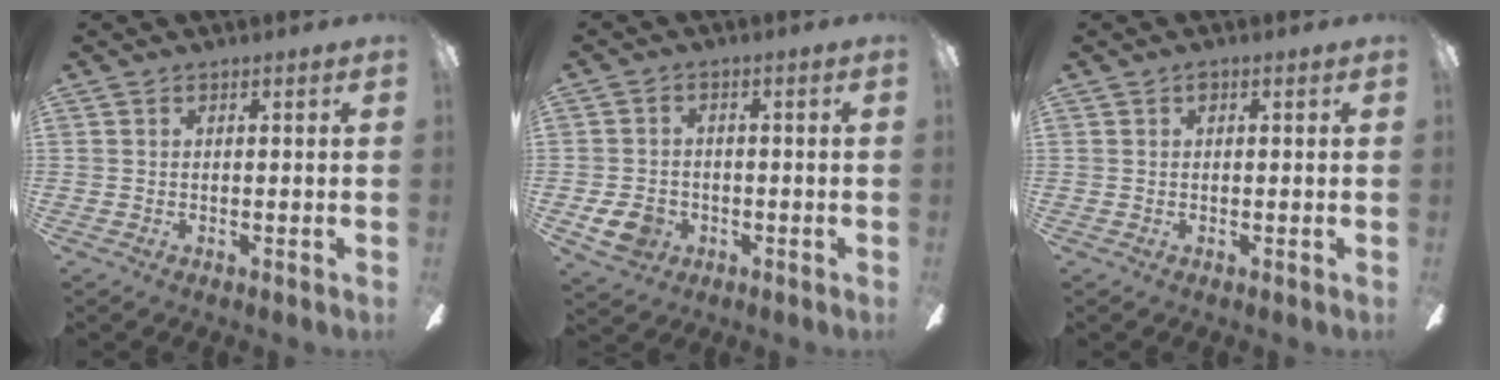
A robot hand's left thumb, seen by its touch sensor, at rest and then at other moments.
{"total": 6.7, "force": [-2.2, 5.4, 3.3], "torque": [-0.072, 0.014, -0.041]}
{"total": 0.9, "force": [0.4, 0.6, 0.5], "torque": [-0.003, 0.000, 0.005]}